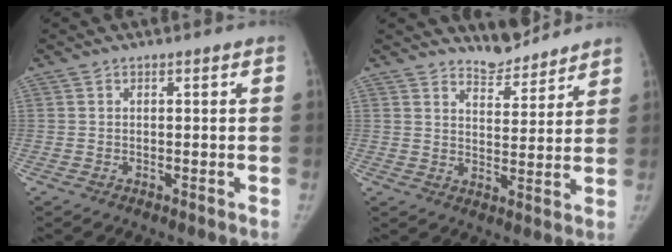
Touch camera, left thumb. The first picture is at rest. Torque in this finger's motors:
{"motor_torque": [0.58, -0.50, 0.36, -0.76, 0.04]}